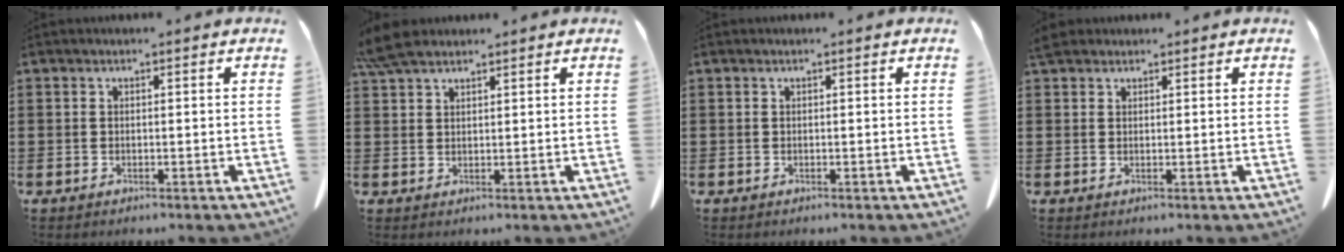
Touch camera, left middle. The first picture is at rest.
{"total": 4.7, "force": [3.8, 1.3, 2.3], "torque": [-0.057, 0.000, 0.073]}
{"total": 0.0}
{"total": 2.0, "force": [1.7, 0.9, 0.6], "torque": [-0.020, 0.006, 0.034]}